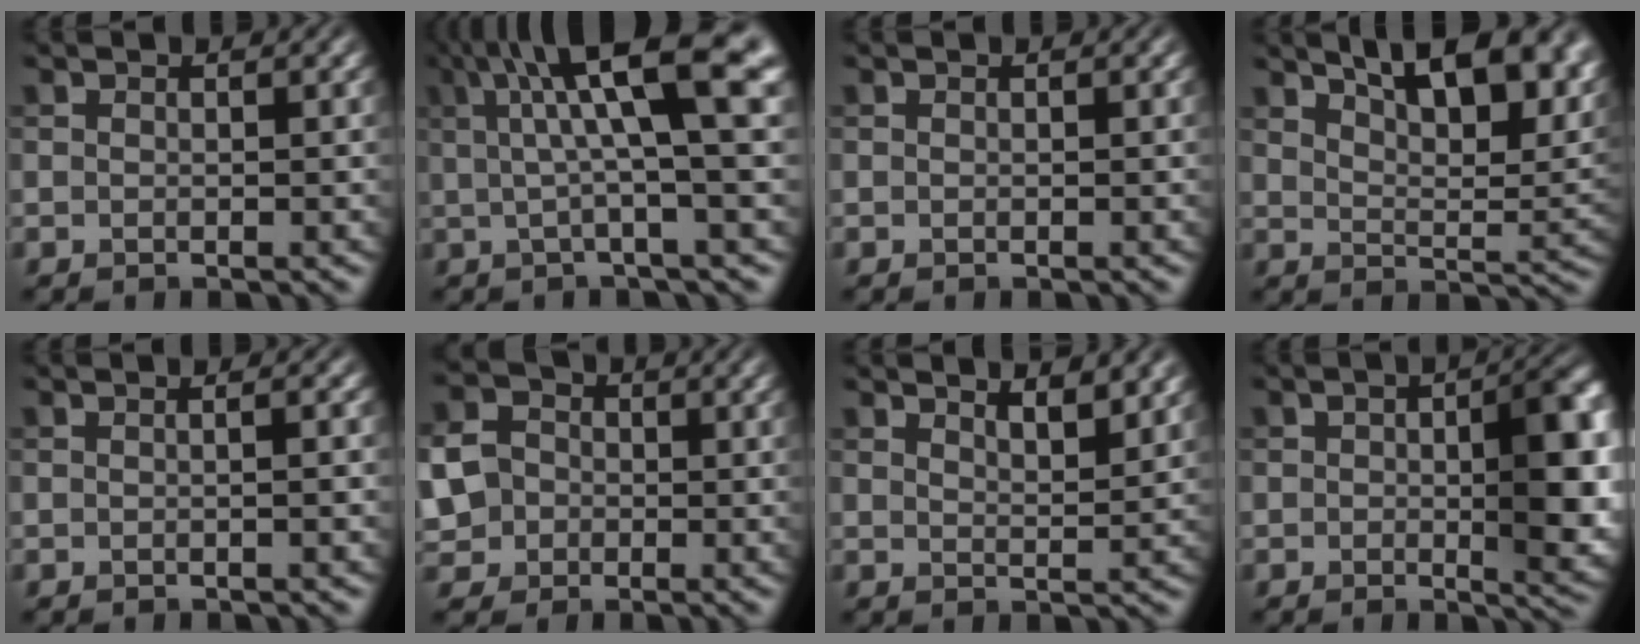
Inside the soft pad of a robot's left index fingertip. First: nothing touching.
{"total": 10.1, "force": [3.0, 1.9, 9.4], "torque": [-0.131, 0.026, 0.039]}
{"total": 0.0}
{"total": 12.9, "force": [8.4, 4.8, 8.5], "torque": [-0.090, 0.025, 0.103]}
{"total": 1.8, "force": [0.0, 0.8, 1.7], "torque": [-0.009, 0.004, -0.005]}
{"total": 6.9, "force": [-1.4, 6.2, 2.7], "torque": [-0.064, -0.005, -0.050]}
{"total": 3.5, "force": [2.8, 1.0, 1.9], "torque": [-0.013, 0.005, 0.035]}
{"total": 8.4, "force": [0.2, 3.6, 7.7], "torque": [-0.103, -0.002, 0.004]}